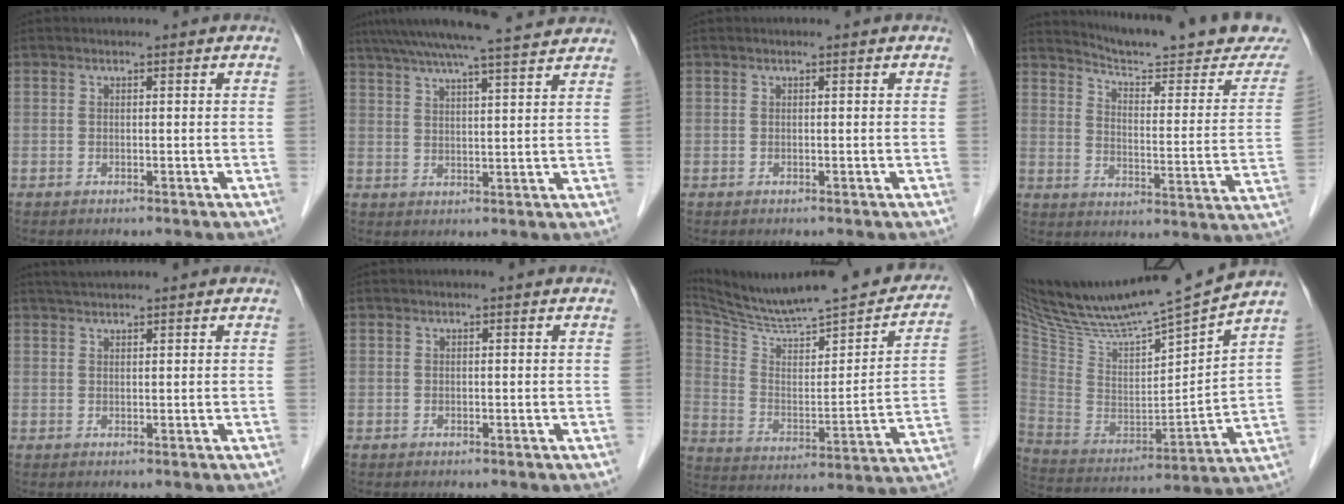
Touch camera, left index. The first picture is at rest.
{"total": 16.0, "force": [14.1, 0.3, 7.7], "torque": [-0.135, 0.037, 0.198]}
{"total": 0.0}
{"total": 20.1, "force": [18.9, 0.9, 6.8], "torque": [-0.093, -0.077, 0.238]}
{"total": 2.6, "force": [2.4, -0.1, 1.0], "torque": [-0.017, 0.021, 0.044]}
{"total": 0.0}
{"total": 24.9, "force": [22.3, 3.0, 10.6], "torque": [-0.162, -0.051, 0.316]}
{"total": 22.6, "force": [20.4, 0.2, 9.8], "torque": [-0.183, -0.032, 0.346]}